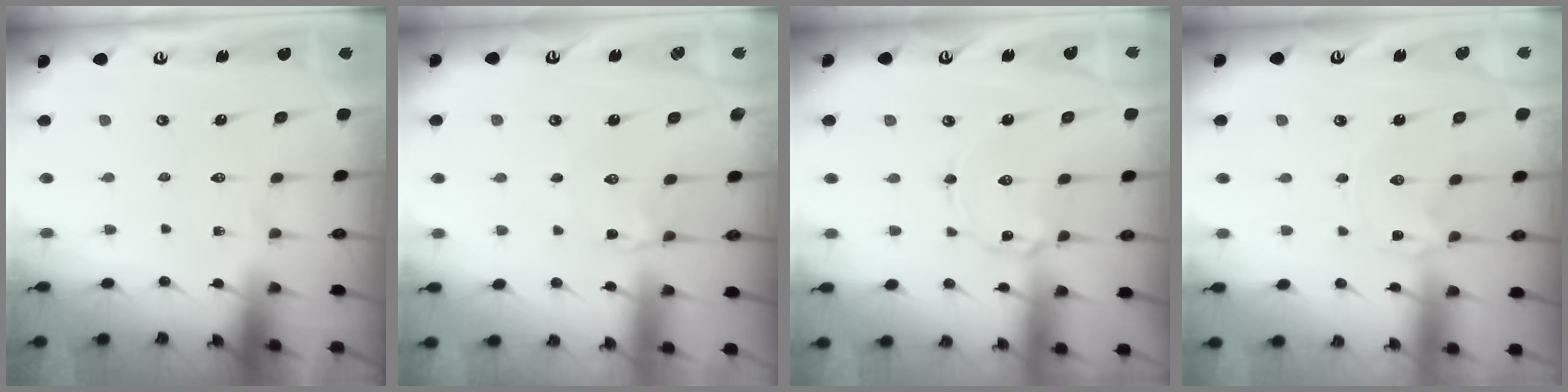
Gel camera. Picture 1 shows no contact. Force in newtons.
{"total": 2.5, "press": 2.5, "slide": 0.2}
{"total": 2.8, "press": 2.8, "slide": 0.3}
{"total": 0.0}